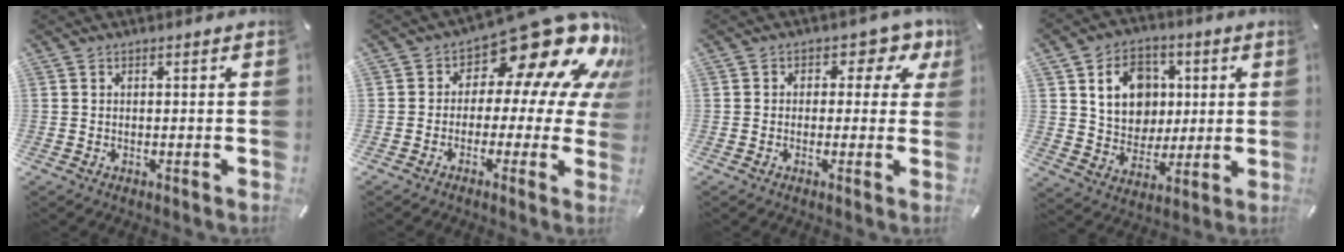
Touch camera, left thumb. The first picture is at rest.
{"total": 17.9, "force": [11.0, 8.0, 11.7], "torque": [-0.166, -0.088, 0.182]}
{"total": 4.8, "force": [0.6, 3.6, 3.0], "torque": [-0.037, -0.006, 0.003]}
{"total": 13.2, "force": [3.5, 11.3, 5.9], "torque": [-0.091, 0.002, 0.072]}